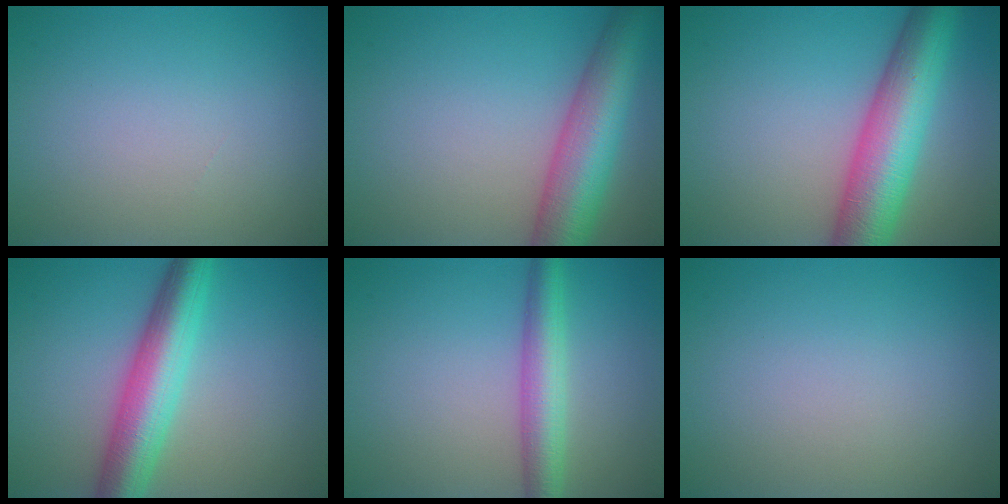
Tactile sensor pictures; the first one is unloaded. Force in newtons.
{"total": 8.4, "press": 8.4, "slide": 0.3}
{"total": 9.1, "press": 9.1, "slide": 0.3}
{"total": 6.9, "press": 6.9, "slide": 0.3}
{"total": 4.3, "press": 4.3, "slide": 0.1}
{"total": 0.0}